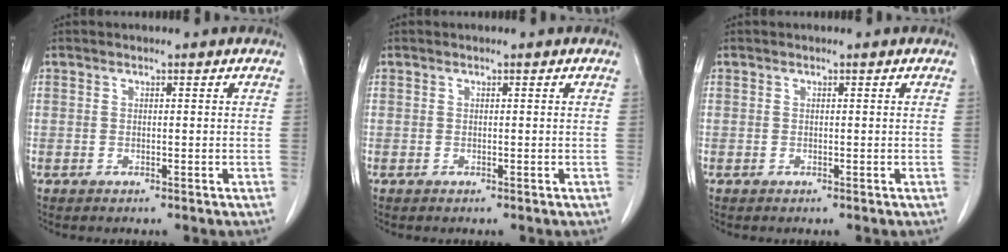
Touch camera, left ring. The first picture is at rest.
{"total": 0.0}
{"total": 0.0}